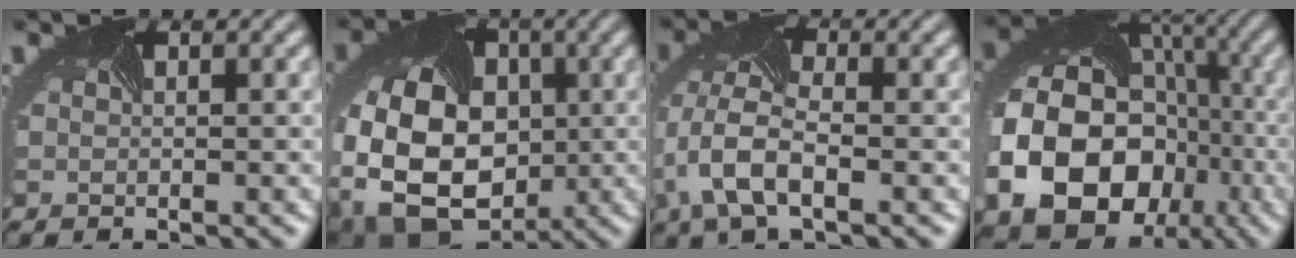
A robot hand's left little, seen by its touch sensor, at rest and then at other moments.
{"total": 14.9, "force": [-3.2, 11.0, 9.4], "torque": [-0.196, -0.028, -0.030]}
{"total": 6.0, "force": [-1.9, 3.1, 4.7], "torque": [-0.127, -0.005, -0.037]}
{"total": 19.9, "force": [-5.7, 16.4, 9.7], "torque": [-0.205, -0.047, -0.091]}